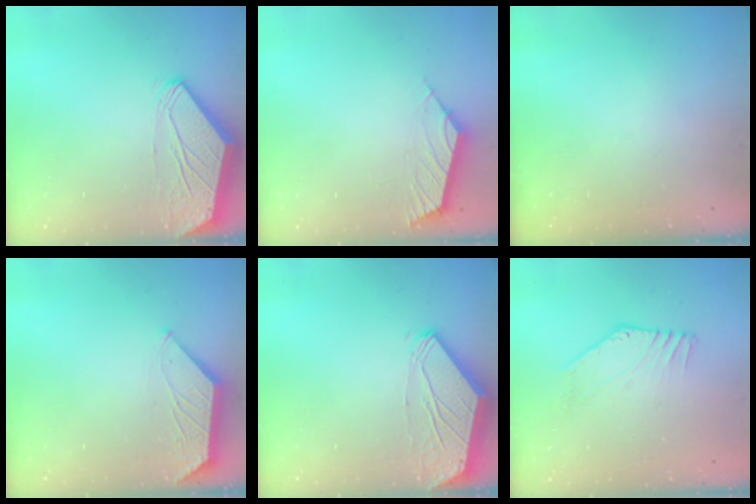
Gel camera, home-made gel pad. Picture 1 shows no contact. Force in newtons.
{"total": 3.0, "press": 2.9, "slide": 0.8}
{"total": 0.0}
{"total": 0.8, "press": 0.8, "slide": 0.2}
{"total": 0.0}
{"total": 2.7, "press": 2.7, "slide": 0.0}